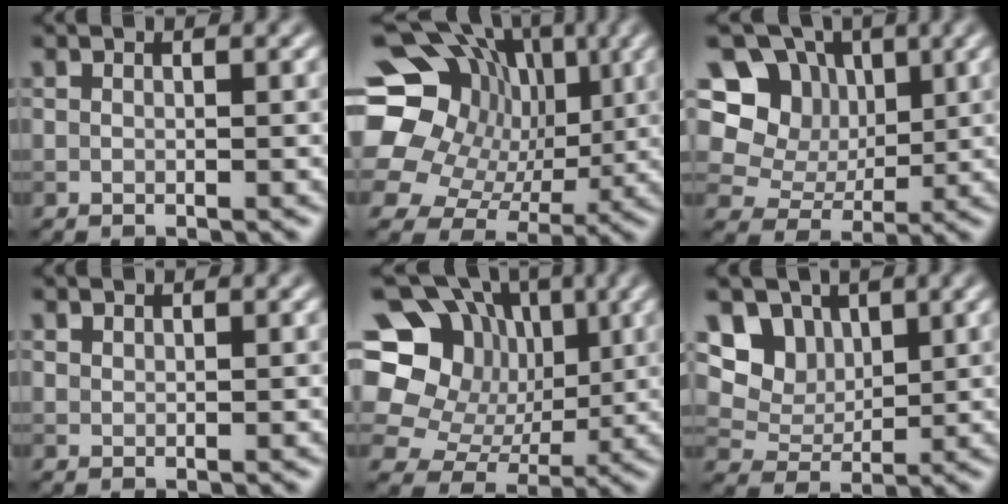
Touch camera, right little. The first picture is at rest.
{"total": 18.8, "force": [5.8, 15.8, 8.5], "torque": [-0.175, 0.045, 0.071]}
{"total": 10.0, "force": [3.6, 8.2, 4.4], "torque": [-0.093, 0.025, 0.057]}
{"total": 0.5, "force": [0.5, 0.2, 0.0], "torque": [-0.002, 0.000, 0.014]}
{"total": 15.8, "force": [5.2, 13.1, 7.1], "torque": [-0.167, 0.044, 0.077]}
{"total": 6.8, "force": [3.5, 5.0, 3.0], "torque": [-0.070, -0.011, 0.068]}